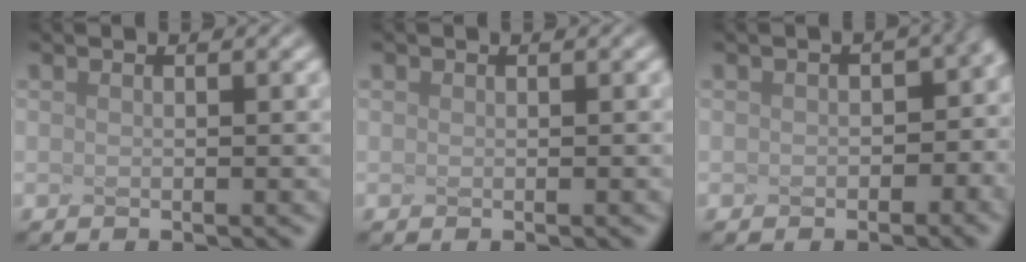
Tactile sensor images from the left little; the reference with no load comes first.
{"total": 0.9, "force": [-0.3, -0.5, -0.7], "torque": [-0.004, -0.009, 0.014]}
{"total": 3.6, "force": [-1.3, 2.1, 2.6], "torque": [-0.030, 0.000, 0.031]}